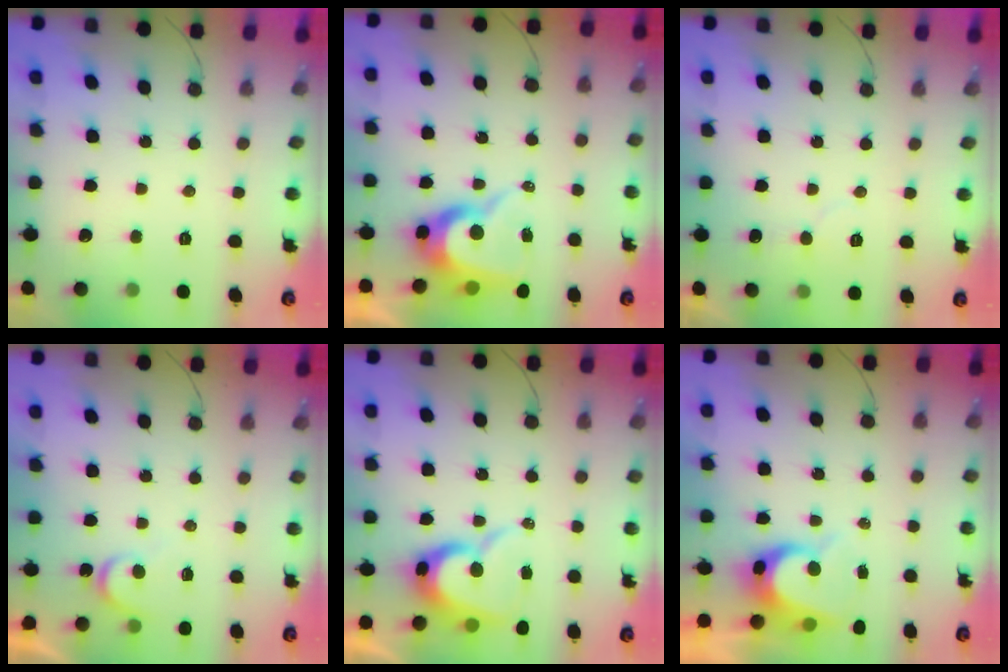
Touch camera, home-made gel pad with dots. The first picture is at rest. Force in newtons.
{"total": 10.8, "press": 10.7, "slide": 0.8}
{"total": 4.7, "press": 4.7, "slide": 0.3}
{"total": 4.5, "press": 4.5, "slide": 0.4}
{"total": 11.4, "press": 11.4, "slide": 1.1}
{"total": 8.1, "press": 8.1, "slide": 0.7}